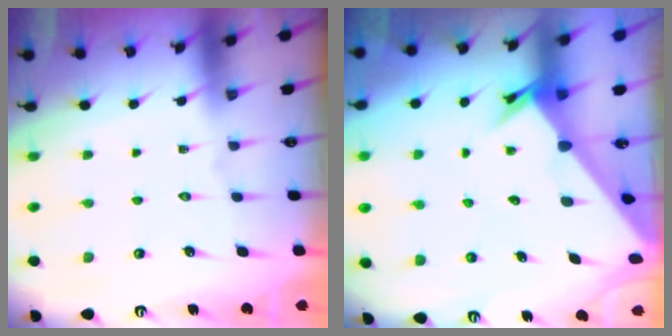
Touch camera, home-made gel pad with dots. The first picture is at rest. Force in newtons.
{"total": 3.4, "press": 3.4, "slide": 0.3}